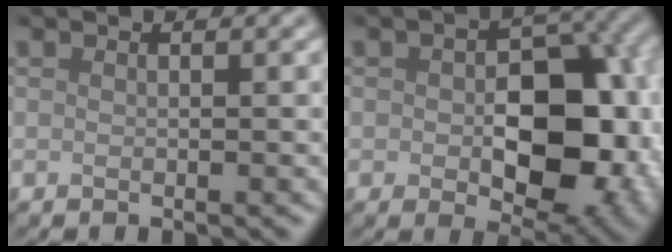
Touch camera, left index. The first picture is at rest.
{"total": 10.8, "force": [-1.2, 6.6, 8.5], "torque": [-0.130, -0.013, -0.004]}